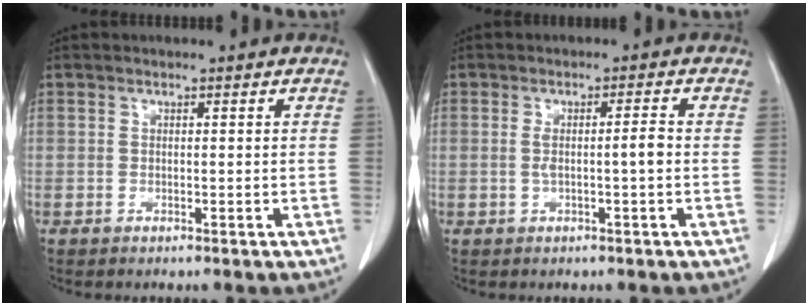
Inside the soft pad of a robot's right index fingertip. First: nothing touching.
{"total": 3.0, "force": [-0.3, 0.0, 3.0], "torque": [-0.057, 0.006, -0.002]}